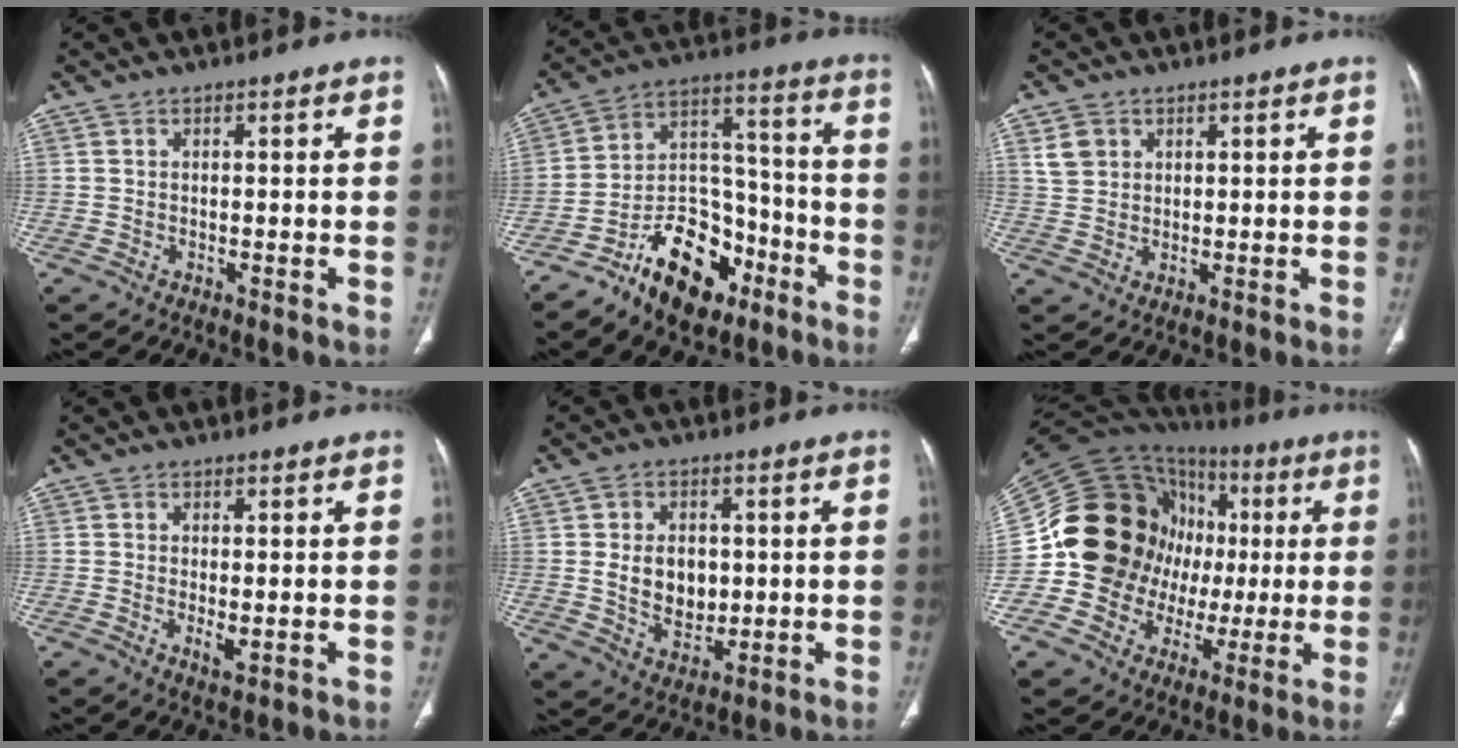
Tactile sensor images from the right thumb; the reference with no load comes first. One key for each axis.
{"total": 16.3, "fx": -9.8, "fy": 9.4, "fz": 9.0, "tx": -0.103, "ty": 0.087, "tz": -0.168}
{"total": 3.7, "fx": 1.6, "fy": 3.0, "fz": 1.3, "tx": -0.014, "ty": -0.003, "tz": 0.034}
{"total": 2.7, "fx": -0.5, "fy": 1.1, "fz": 2.4, "tx": -0.044, "ty": -0.006, "tz": -0.008}
{"total": 9.3, "fx": 0.5, "fy": 6.7, "fz": 6.5, "tx": -0.077, "ty": -0.009, "tz": 0.017}
{"total": 24.8, "fx": 1.1, "fy": 20.9, "fz": 13.3, "tx": -0.168, "ty": 0.064, "tz": 0.031}